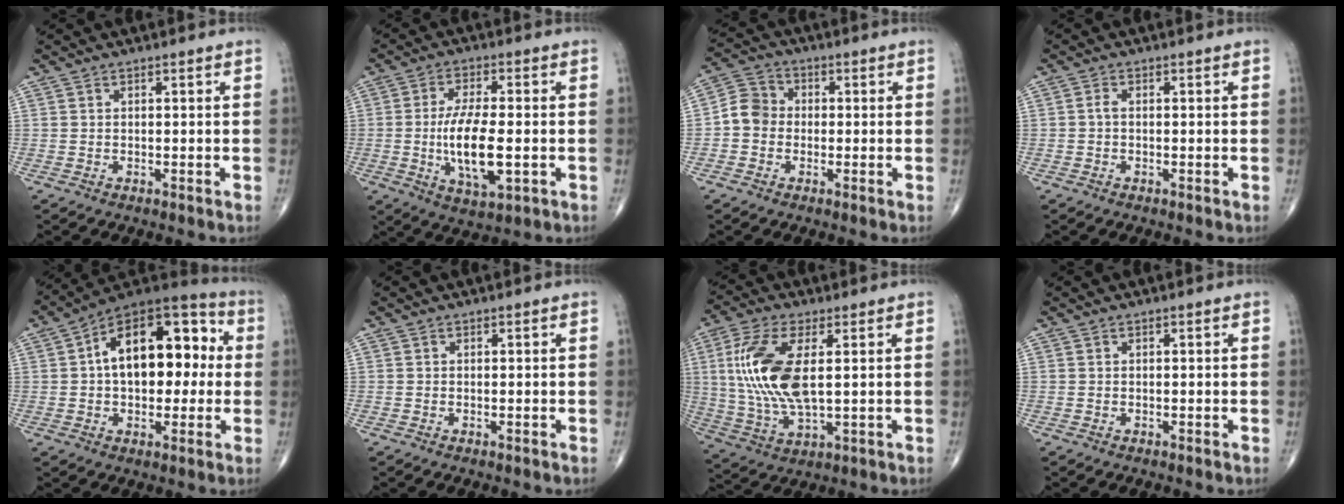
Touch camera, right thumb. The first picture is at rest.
{"total": 11.7, "force": [-1.7, 4.4, 10.8], "torque": [-0.201, -0.006, -0.026]}
{"total": 6.0, "force": [-0.9, 5.4, 2.5], "torque": [-0.028, 0.022, -0.032]}
{"total": 1.0, "force": [-0.2, 0.6, 0.8], "torque": [-0.012, 0.001, -0.007]}
{"total": 20.1, "force": [2.3, 11.5, 16.4], "torque": [-0.217, 0.043, 0.026]}
{"total": 0.0}
{"total": 15.2, "force": [2.3, 6.3, 13.6], "torque": [-0.302, -0.009, 0.051]}
{"total": 0.0}